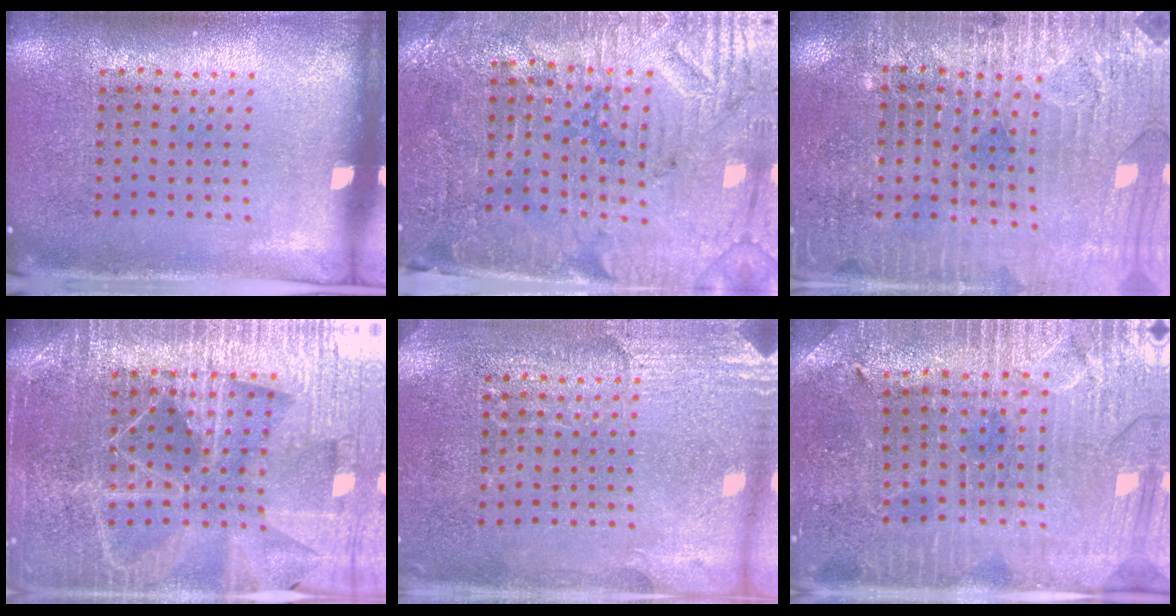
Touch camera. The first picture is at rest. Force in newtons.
{"total": 3.7, "press": 3.3, "slide": 1.6}
{"total": 3.2, "press": 3.1, "slide": 0.8}
{"total": 5.6, "press": 4.9, "slide": 2.6}
{"total": 2.8, "press": 2.6, "slide": 1.0}
{"total": 1.8, "press": 1.8, "slide": 0.4}